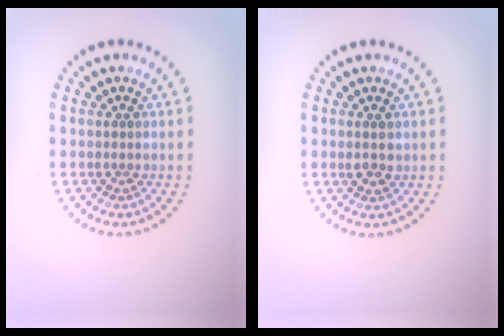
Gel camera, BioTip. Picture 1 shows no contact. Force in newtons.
{"total": 1.6, "press": 1.5, "slide": 0.4}